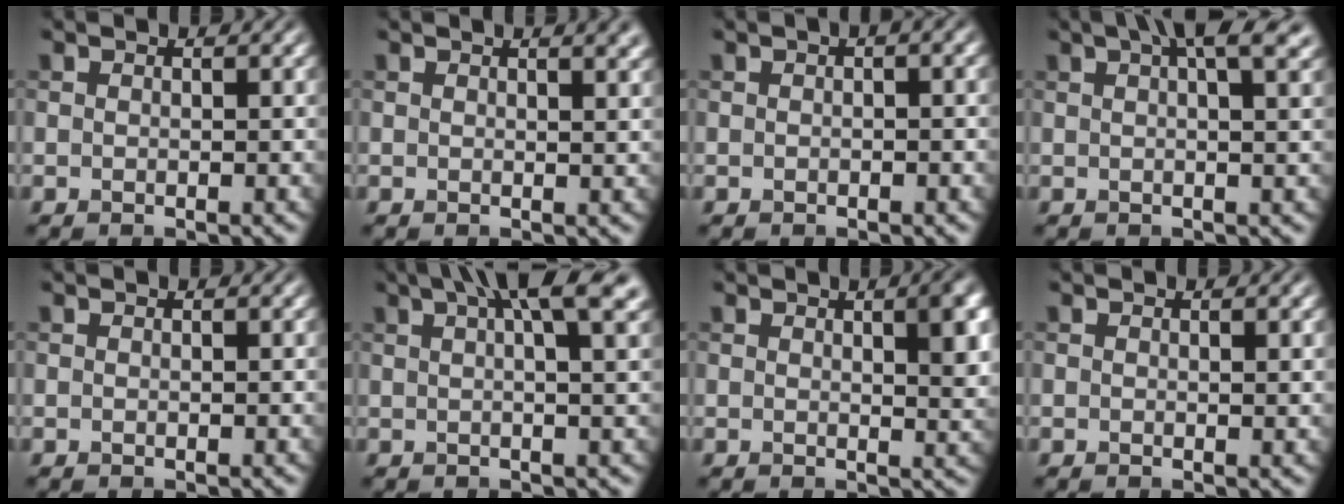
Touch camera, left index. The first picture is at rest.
{"total": 3.0, "force": [1.8, 1.1, 2.1], "torque": [-0.007, 0.004, 0.017]}
{"total": 2.0, "force": [0.5, 0.5, 1.9], "torque": [-0.021, 0.005, 0.005]}
{"total": 7.0, "force": [3.7, 2.2, 5.5], "torque": [-0.047, 0.024, 0.033]}
{"total": 0.0}
{"total": 8.2, "force": [4.2, 2.0, 6.8], "torque": [-0.063, 0.027, 0.044]}
{"total": 4.3, "force": [1.6, 1.3, 3.8], "torque": [-0.039, 0.005, 0.021]}
{"total": 0.6, "force": [0.3, 0.1, 0.6], "torque": [-0.005, 0.000, 0.005]}